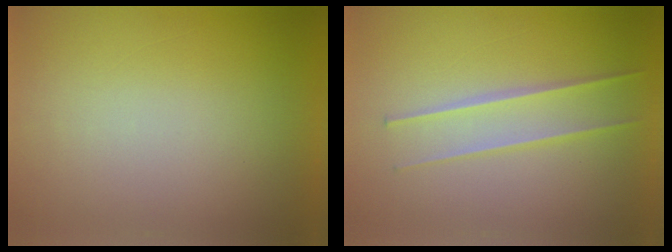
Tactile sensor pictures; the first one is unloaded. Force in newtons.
{"total": 2.4}